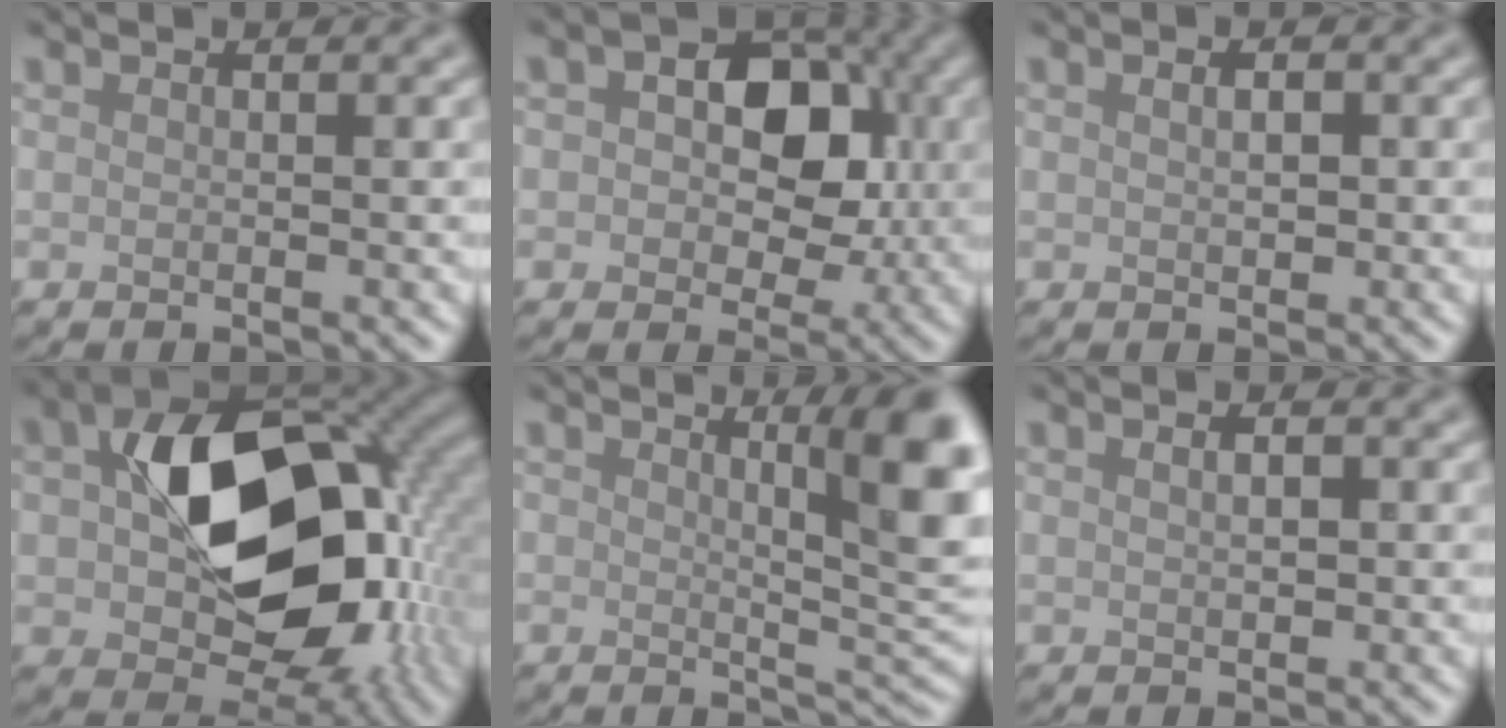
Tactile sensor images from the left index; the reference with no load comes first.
{"total": 6.7, "force": [0.7, 4.7, 4.8], "torque": [-0.065, 0.002, -0.001]}
{"total": 1.0, "force": [0.1, 0.6, 0.8], "torque": [-0.019, -0.004, 0.007]}
{"total": 14.8, "force": [0.0, 9.6, 11.3], "torque": [-0.162, 0.005, 0.002]}
{"total": 7.1, "force": [1.9, 1.8, 6.5], "torque": [-0.083, -0.008, 0.032]}
{"total": 0.7, "force": [0.1, 0.3, 0.6], "torque": [-0.019, -0.001, 0.005]}